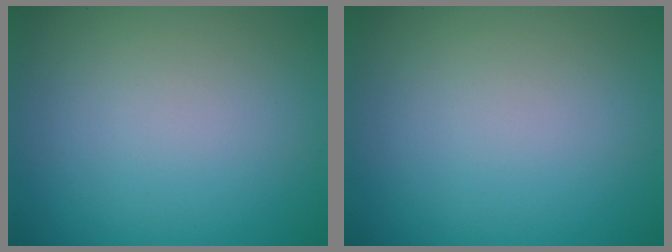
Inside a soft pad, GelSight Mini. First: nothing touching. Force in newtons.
{"total": 0.0}